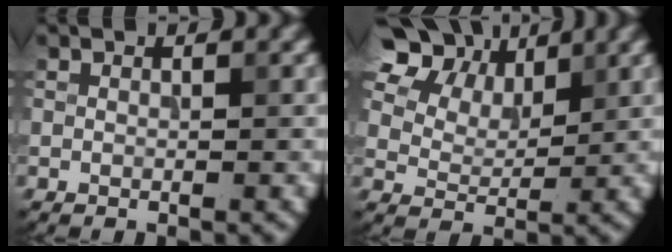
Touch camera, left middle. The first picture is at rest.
{"total": 9.4, "force": [5.8, 5.7, 4.7], "torque": [-0.108, 0.015, 0.106]}